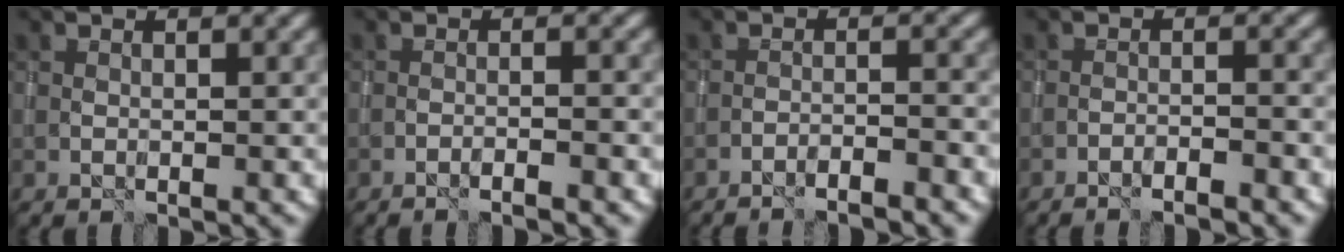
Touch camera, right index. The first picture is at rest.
{"total": 1.8, "force": [-1.4, 0.2, 1.2], "torque": [-0.019, 0.011, -0.030]}
{"total": 3.3, "force": [-3.0, 0.4, 1.3], "torque": [-0.018, 0.008, -0.048]}
{"total": 2.4, "force": [-2.2, 0.2, 1.1], "torque": [-0.017, 0.007, -0.037]}